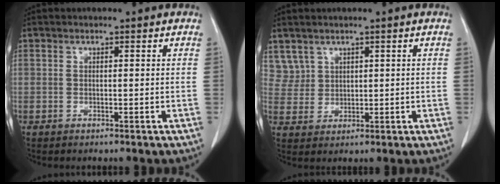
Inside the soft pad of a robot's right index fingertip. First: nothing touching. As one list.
[{"total": 3.6, "force": [2.4, 2.7, 0.0], "torque": [0.006, 0.007, 0.055]}]